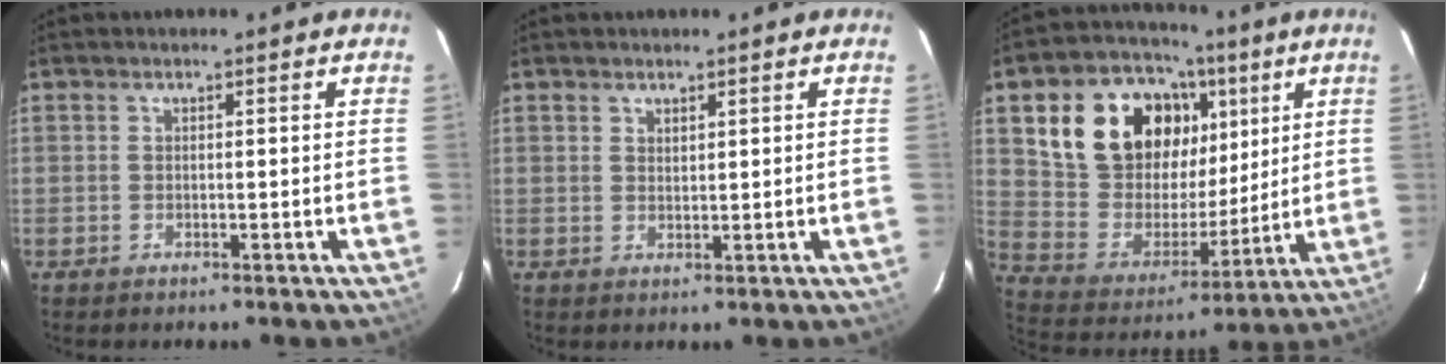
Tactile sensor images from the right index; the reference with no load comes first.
{"total": 1.3, "force": [1.1, 0.7, 0.3], "torque": [-0.003, 0.001, 0.019]}
{"total": 20.9, "force": [8.8, 15.4, 11.2], "torque": [-0.240, 0.040, 0.175]}